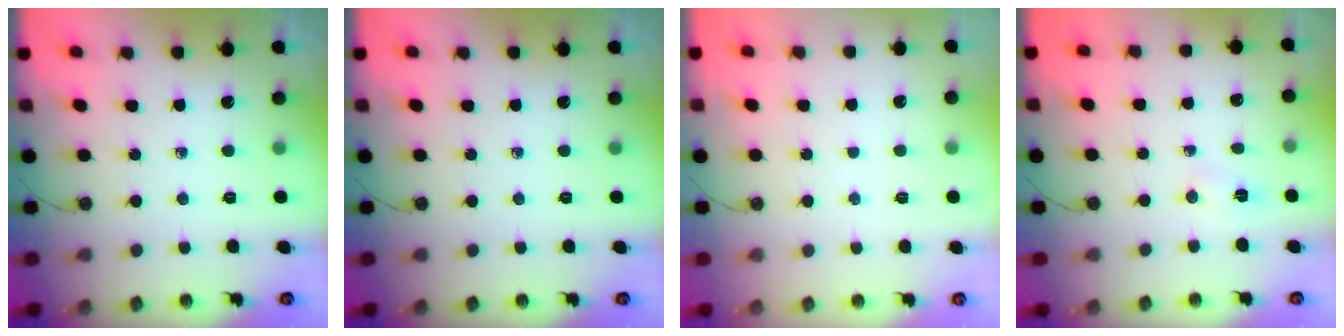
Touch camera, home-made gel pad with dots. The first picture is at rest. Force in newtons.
{"total": 0.0}
{"total": 1.0, "press": 1.0, "slide": 0.0}
{"total": 2.3, "press": 2.3, "slide": 0.3}